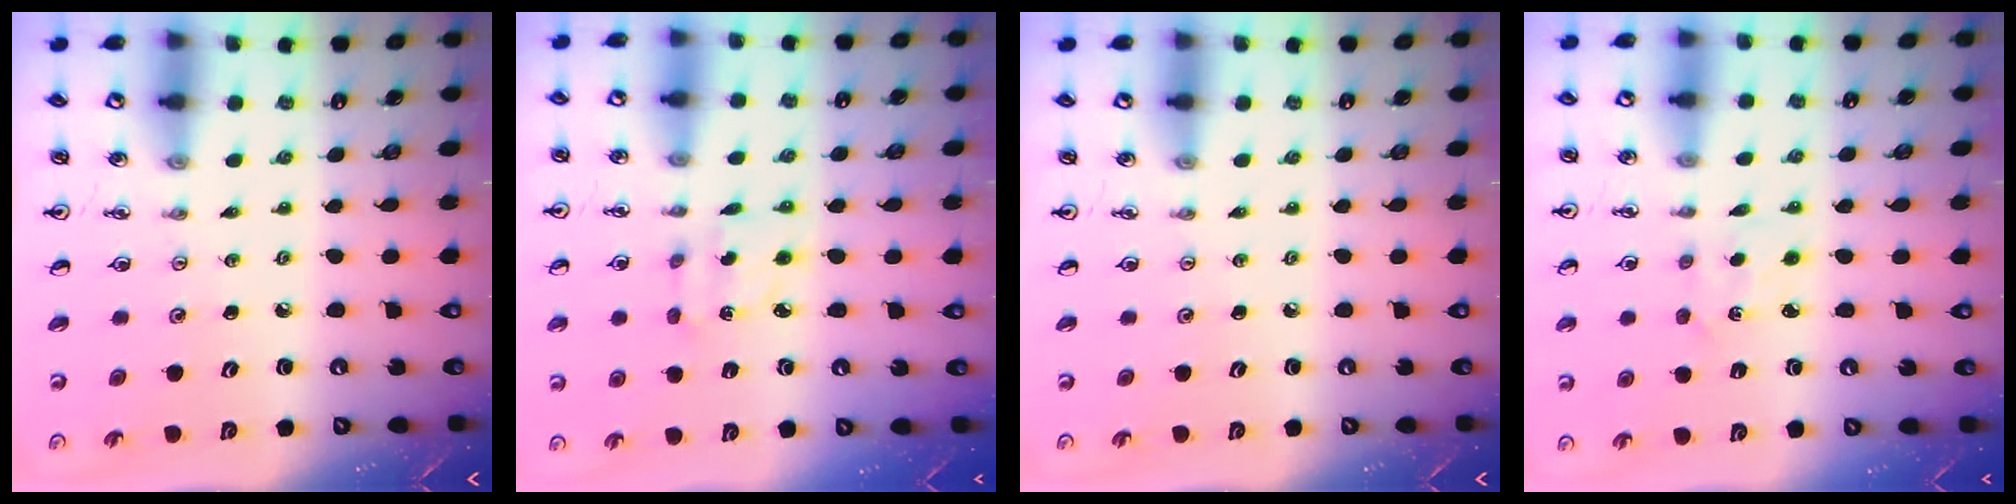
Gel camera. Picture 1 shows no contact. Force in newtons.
{"total": 2.5, "press": 2.5, "slide": 0.2}
{"total": 0.0}
{"total": 1.5, "press": 1.4, "slide": 0.4}